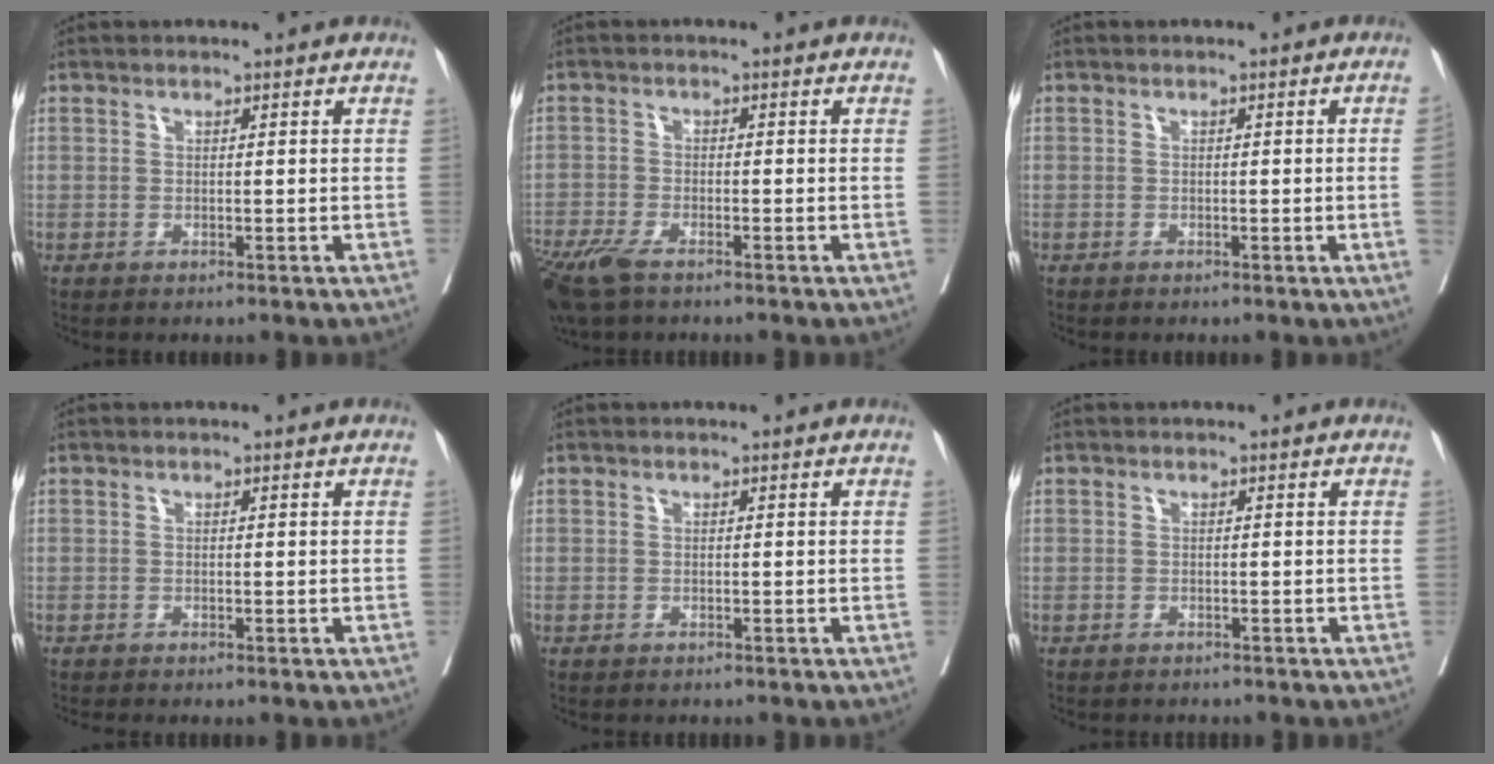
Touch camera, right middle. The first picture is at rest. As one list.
[{"total": 8.1, "force": [-5.9, 2.5, 5.0], "torque": [-0.100, -0.019, -0.107]}, {"total": 1.4, "force": [-0.2, -0.5, 1.3], "torque": [-0.015, -0.002, -0.001]}, {"total": 0.7, "force": [-0.7, -0.2, 0.2], "torque": [0.000, 0.001, -0.013]}, {"total": 0.5, "force": [-0.5, 0.3, 0.0], "torque": [-0.009, 0.002, -0.009]}, {"total": 1.9, "force": [-1.7, 0.8, 0.1], "torque": [-0.013, -0.003, -0.027]}]